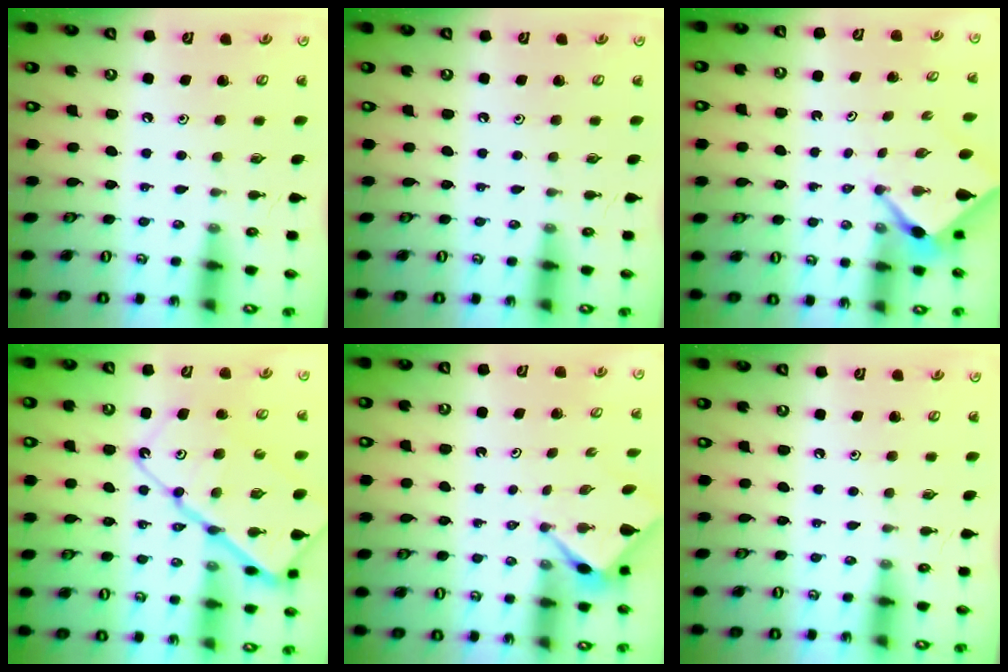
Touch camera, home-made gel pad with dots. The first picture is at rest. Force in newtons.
{"total": 0.0}
{"total": 2.2, "press": 2.2, "slide": 0.3}
{"total": 19.8, "press": 19.7, "slide": 1.9}
{"total": 3.0, "press": 3.0, "slide": 0.2}
{"total": 0.0}